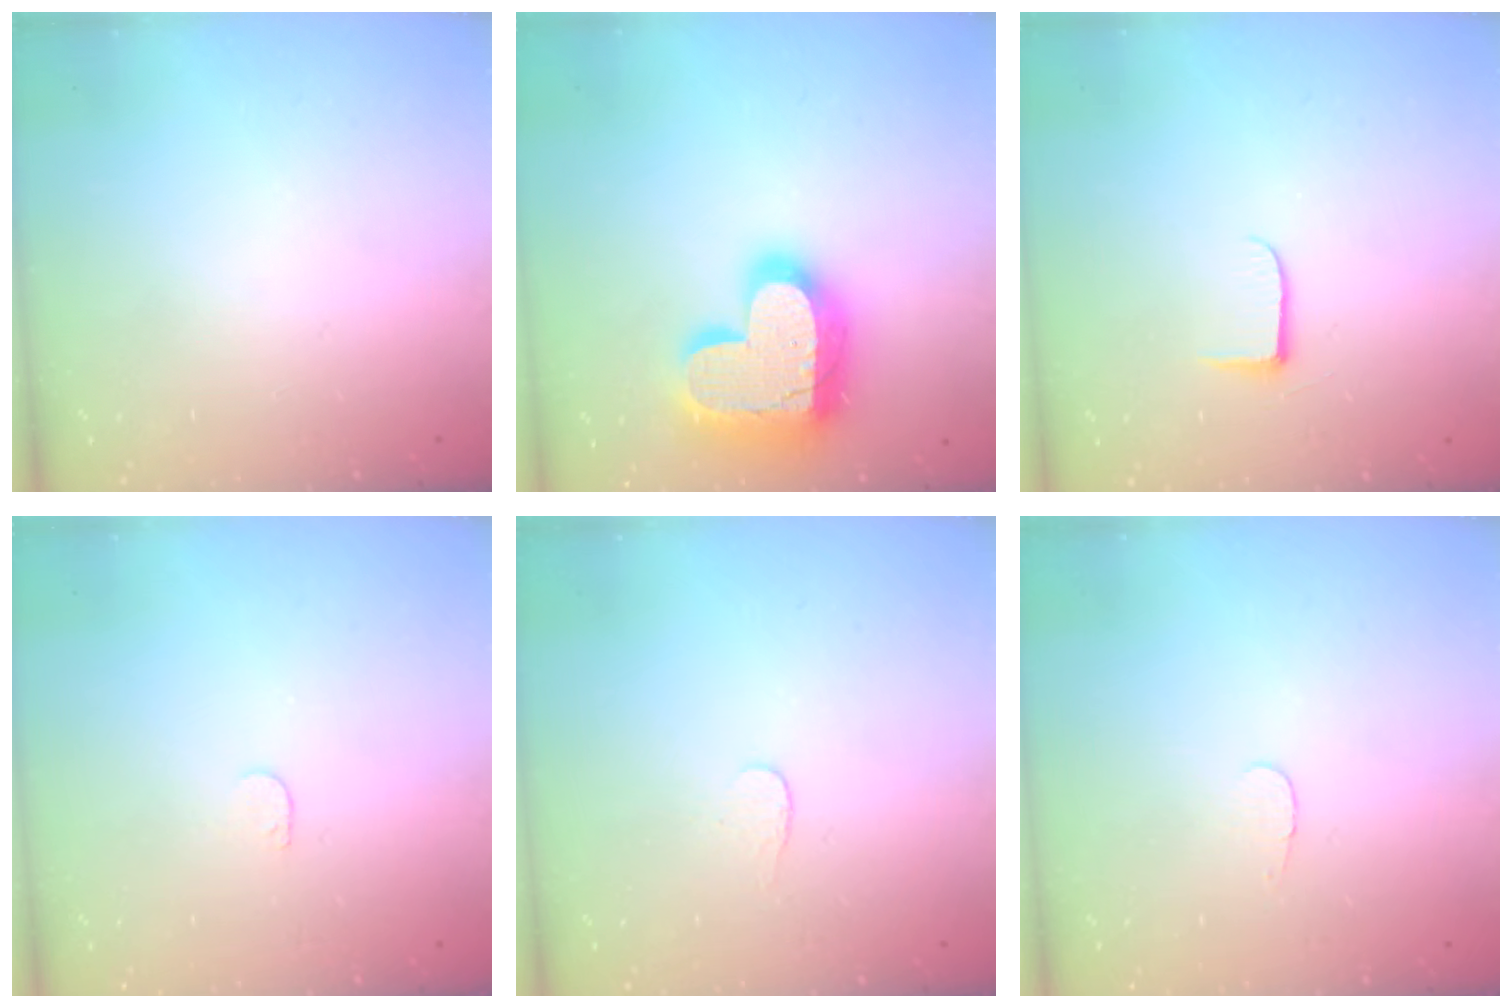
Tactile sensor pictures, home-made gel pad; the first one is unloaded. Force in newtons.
{"total": 23.4, "press": 23.3, "slide": 1.7}
{"total": 5.3, "press": 5.2, "slide": 0.7}
{"total": 3.2, "press": 3.2, "slide": 0.3}
{"total": 2.7, "press": 2.7, "slide": 0.3}
{"total": 2.8, "press": 2.8, "slide": 0.3}